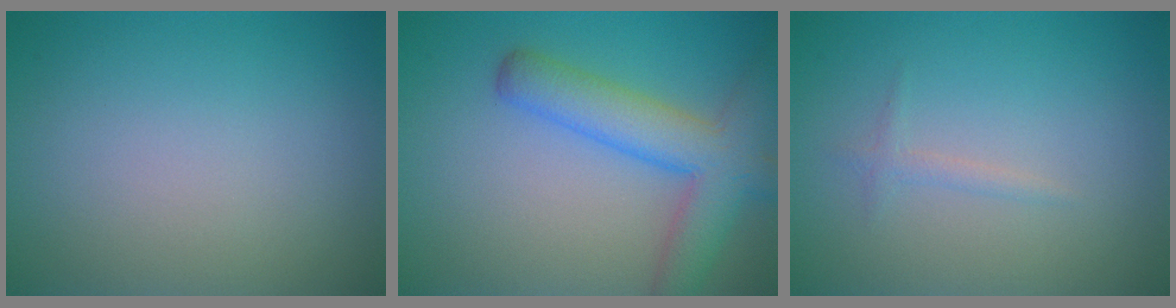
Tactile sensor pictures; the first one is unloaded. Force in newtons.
{"total": 6.1, "press": 6.1, "slide": 0.4}
{"total": 0.9, "press": 0.9, "slide": 0.0}